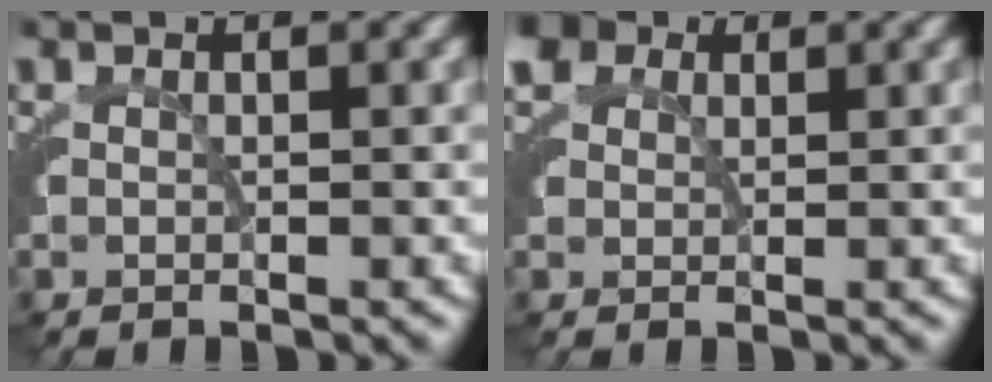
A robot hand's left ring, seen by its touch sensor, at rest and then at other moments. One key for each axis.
{"total": 3.3, "fx": 1.7, "fy": 2.5, "fz": 1.3, "tx": -0.049, "ty": -0.005, "tz": 0.029}